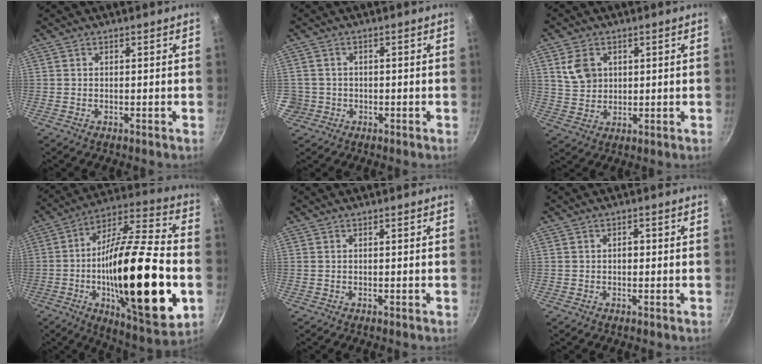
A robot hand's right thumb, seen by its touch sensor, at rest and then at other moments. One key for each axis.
{"total": 4.0, "fx": -0.8, "fy": 3.8, "fz": 0.8, "tx": -0.008, "ty": 0.019, "tz": -0.008}
{"total": 6.3, "fx": 2.2, "fy": 4.9, "fz": 3.3, "tx": -0.041, "ty": -0.005, "tz": 0.046}
{"total": 31.8, "fx": -6.3, "fy": 9.7, "fz": 29.6, "tx": -0.476, "ty": 0.019, "tz": -0.099}
{"total": 0.0}
{"total": 1.3, "fx": -0.1, "fy": 1.0, "fz": 0.8, "tx": -0.006, "ty": 0.008, "tz": -0.003}